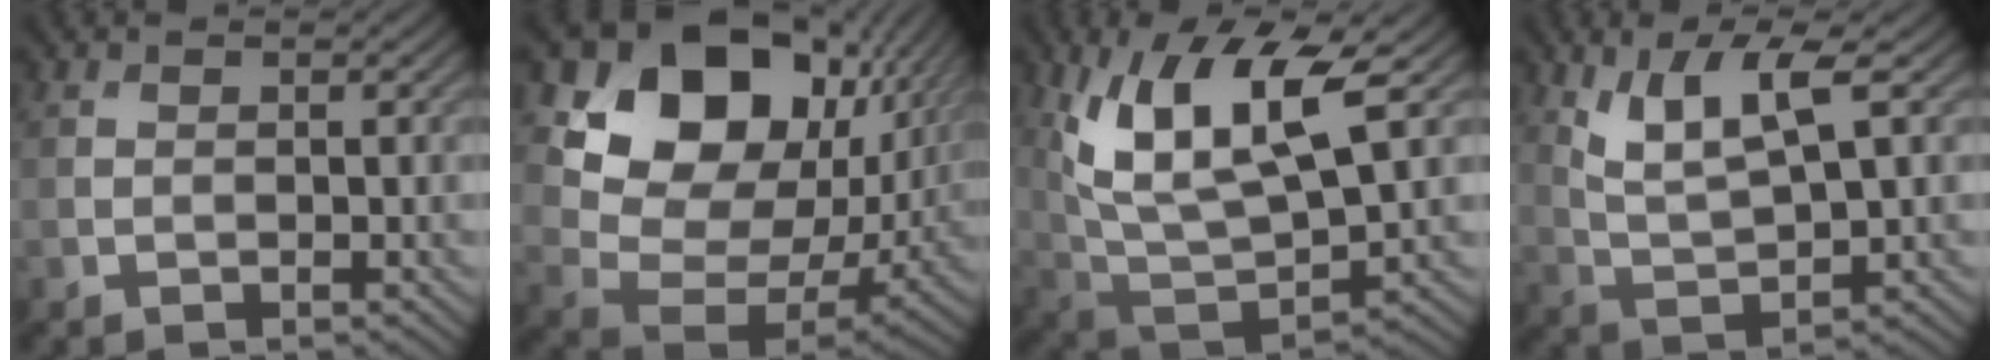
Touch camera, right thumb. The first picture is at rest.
{"total": 17.2, "force": [7.0, 12.2, 10.0], "torque": [-0.185, 0.008, 0.141]}
{"total": 13.9, "force": [5.6, 5.3, 11.6], "torque": [-0.233, -0.003, 0.107]}
{"total": 7.8, "force": [3.5, 2.2, 6.6], "torque": [-0.137, -0.004, 0.074]}